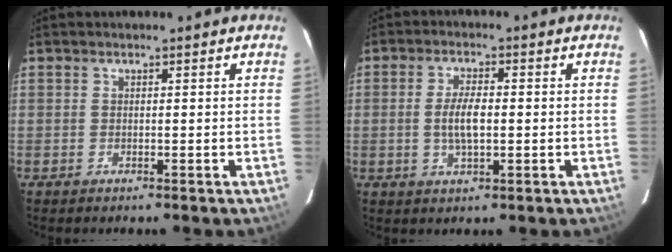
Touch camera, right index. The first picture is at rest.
{"total": 5.4, "force": [-0.4, 1.9, 5.1], "torque": [-0.098, 0.001, -0.005]}